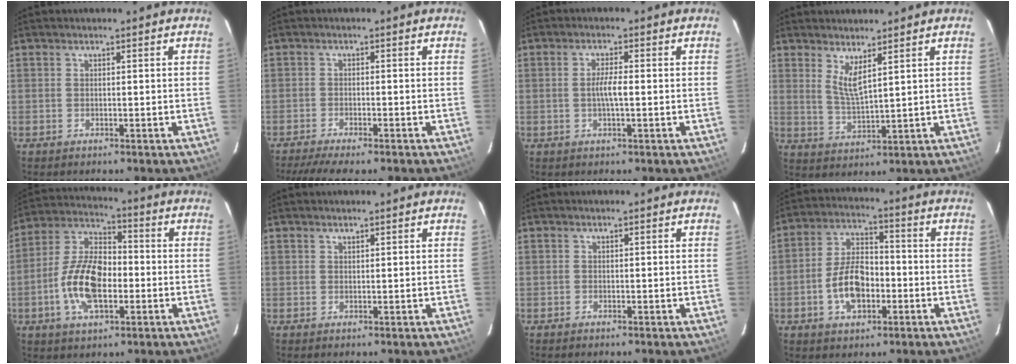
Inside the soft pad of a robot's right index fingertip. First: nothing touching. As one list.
[{"total": 7.6, "force": [-6.4, 0.9, 4.1], "torque": [-0.097, -0.023, -0.105]}, {"total": 3.1, "force": [-0.3, 0.3, 3.1], "torque": [-0.057, 0.000, -0.006]}, {"total": 4.7, "force": [2.8, 0.6, 3.6], "torque": [-0.070, -0.013, 0.054]}, {"total": 13.8, "force": [-3.3, 6.9, 11.5], "torque": [-0.238, 0.009, -0.063]}, {"total": 0.6, "force": [0.6, 0.1, 0.0], "torque": [0.001, 0.001, 0.011]}, {"total": 0.0}, {"total": 10.2, "force": [-3.2, 5.8, 7.8], "torque": [-0.156, 0.016, -0.050]}]